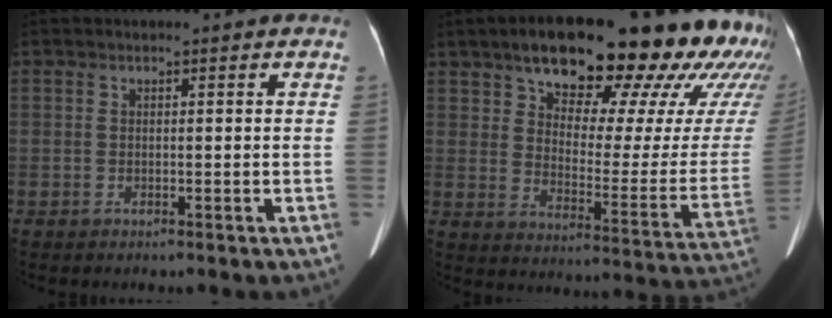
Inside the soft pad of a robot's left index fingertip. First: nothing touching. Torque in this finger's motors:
{"motor_torque": [1.21, -0.92, 1.05, 0.21]}